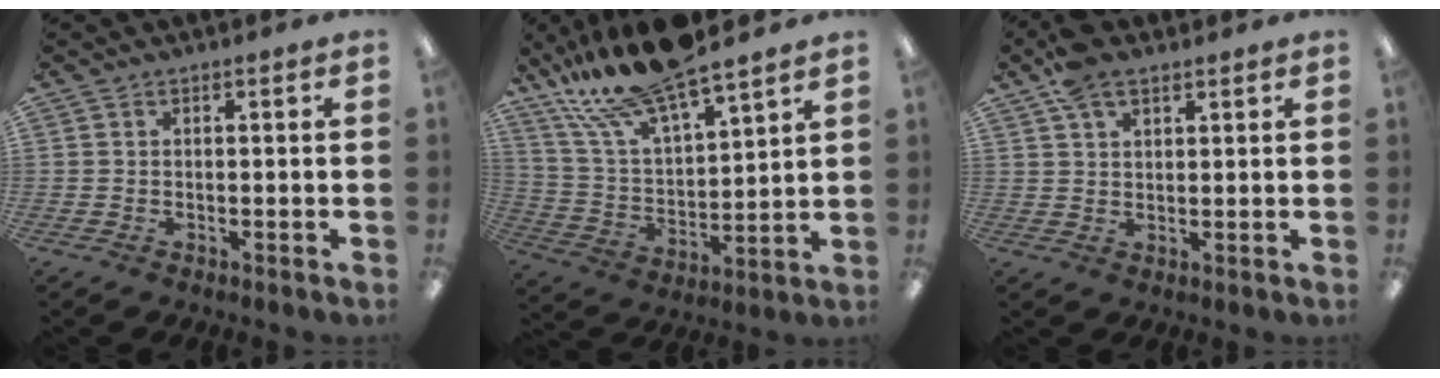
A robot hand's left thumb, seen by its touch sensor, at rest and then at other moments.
{"total": 18.4, "force": [15.6, 4.4, 8.6], "torque": [-0.188, -0.090, 0.280]}
{"total": 6.2, "force": [4.2, 3.0, 3.3], "torque": [-0.060, -0.014, 0.078]}